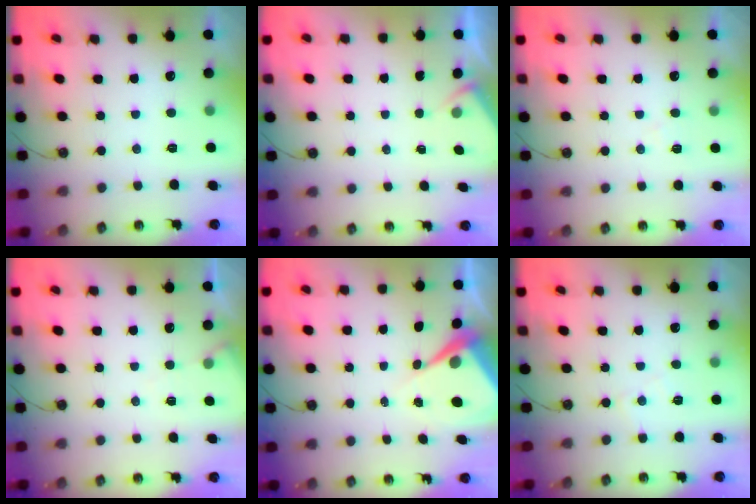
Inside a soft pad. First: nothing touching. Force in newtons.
{"total": 2.0, "press": 1.9, "slide": 0.4}
{"total": 4.6, "press": 4.6, "slide": 0.7}
{"total": 4.8, "press": 4.7, "slide": 0.7}
{"total": 7.6, "press": 7.6, "slide": 0.6}
{"total": 4.3, "press": 4.2, "slide": 0.6}